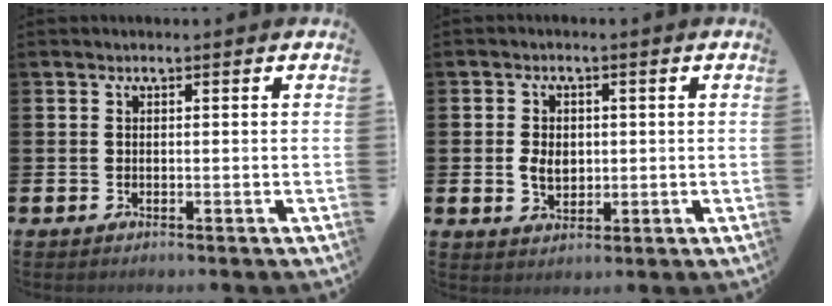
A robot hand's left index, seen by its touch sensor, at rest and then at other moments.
{"total": 3.5, "force": [0.1, 2.6, 2.4], "torque": [-0.030, 0.003, -0.005]}